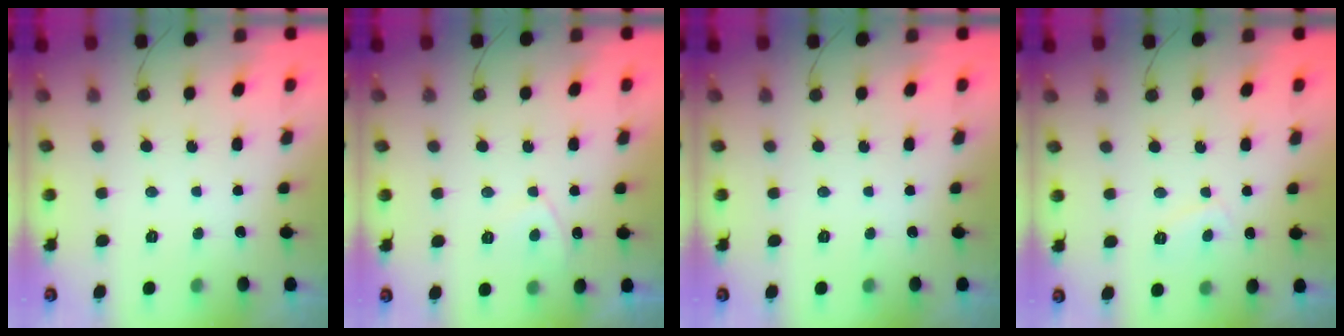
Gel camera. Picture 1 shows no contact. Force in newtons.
{"total": 2.9, "press": 2.9, "slide": 0.5}
{"total": 0.0}
{"total": 3.3, "press": 3.2, "slide": 0.6}